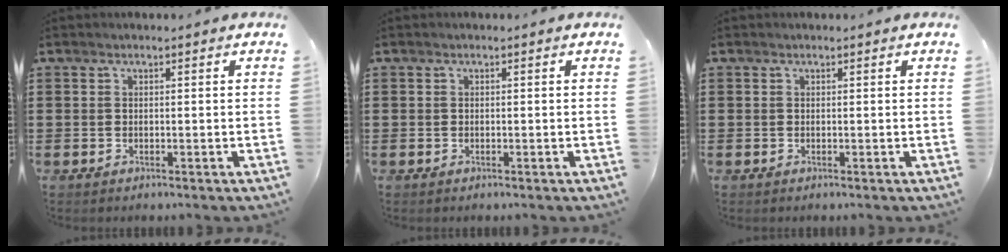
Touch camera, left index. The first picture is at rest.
{"total": 0.0}
{"total": 0.0}